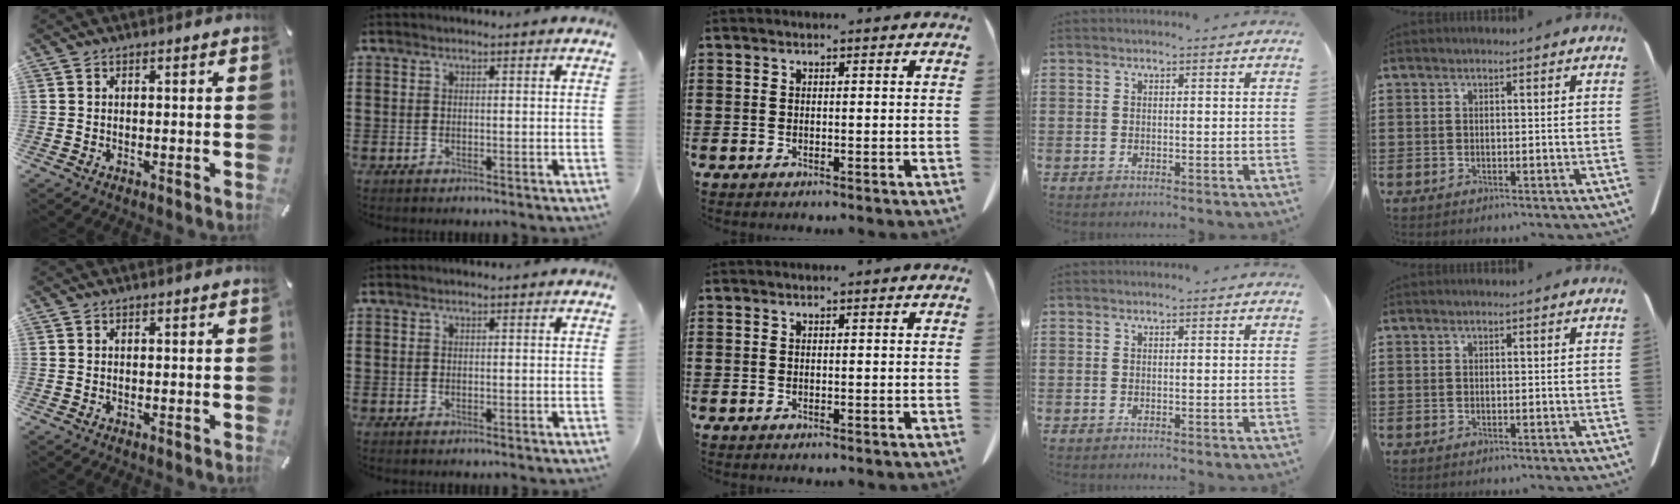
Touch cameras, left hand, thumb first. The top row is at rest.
{}